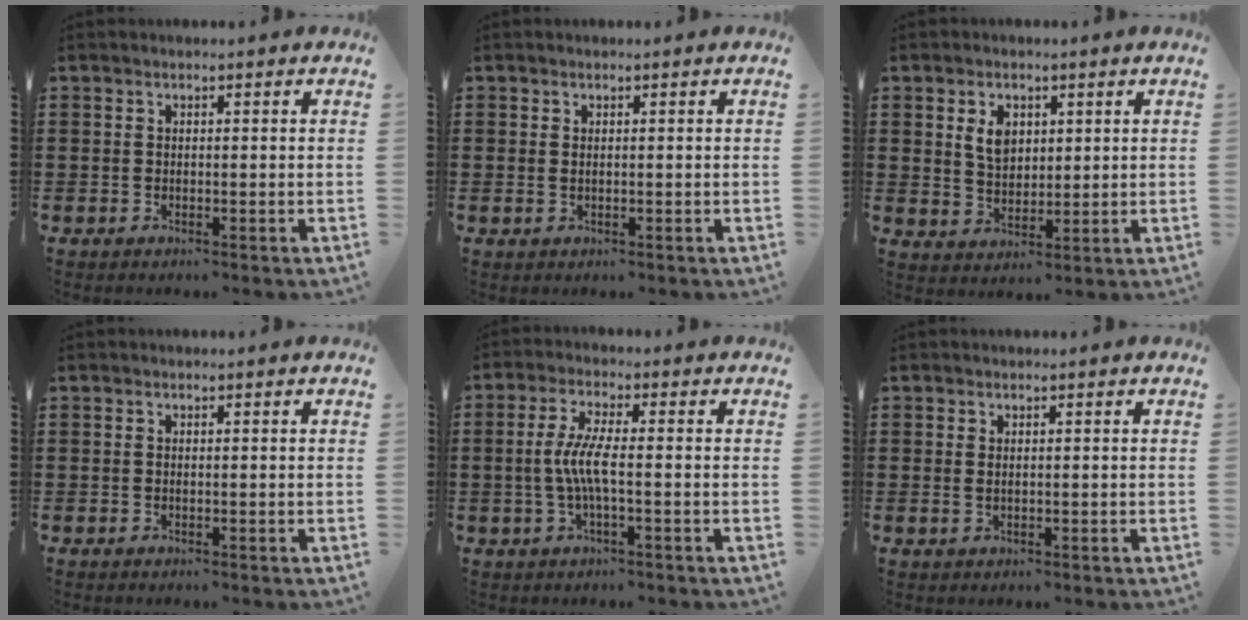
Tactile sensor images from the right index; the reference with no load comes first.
{"total": 0.6, "force": [0.1, 0.2, 0.5], "torque": [-0.012, 0.000, 0.002]}
{"total": 4.6, "force": [1.5, 3.1, 3.1], "torque": [-0.063, 0.008, 0.025]}
{"total": 0.0}
{"total": 5.3, "force": [-0.9, 0.7, 5.2], "torque": [-0.122, -0.010, -0.028]}
{"total": 0.8, "force": [0.3, 0.3, 0.7], "torque": [-0.015, 0.002, 0.005]}